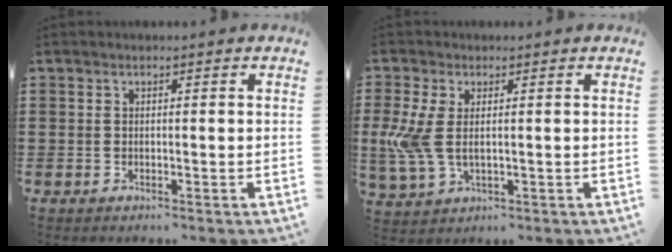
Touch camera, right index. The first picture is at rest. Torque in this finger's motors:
{"motor_torque": [2.14, 0.00, 0.69, 0.21]}